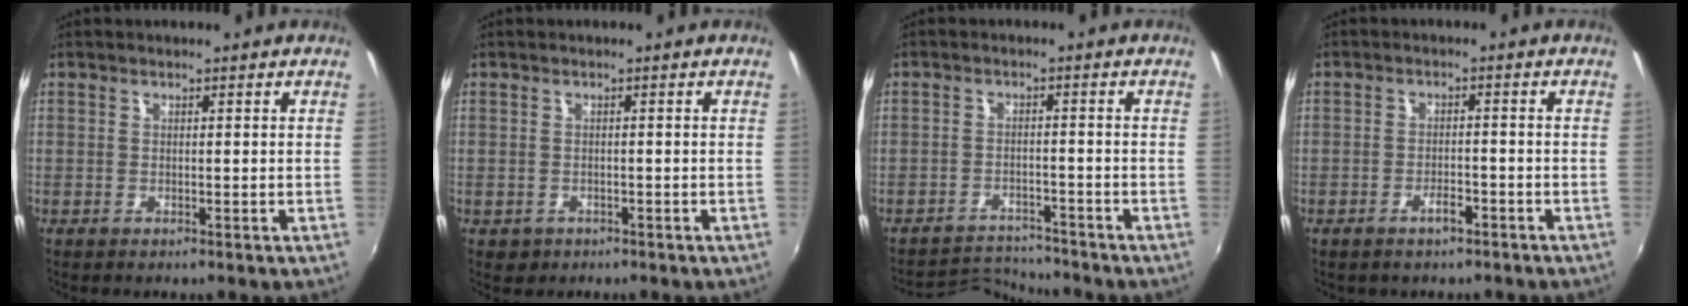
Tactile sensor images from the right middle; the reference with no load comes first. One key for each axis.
{"total": 1.7, "fx": -0.3, "fy": 1.6, "fz": 0.6, "tx": -0.016, "ty": -0.003, "tz": -0.001}
{"total": 5.2, "fx": -5.1, "fy": 0.1, "fz": -0.9, "tx": -0.003, "ty": 0.016, "tz": -0.091}
{"total": 2.2, "fx": -1.4, "fy": 1.0, "fz": 1.3, "tx": -0.027, "ty": 0.003, "tz": -0.019}